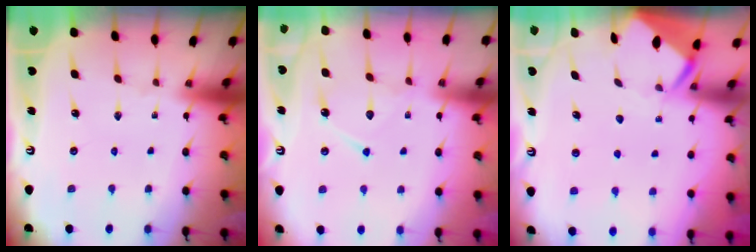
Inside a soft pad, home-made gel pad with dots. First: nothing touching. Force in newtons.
{"total": 10.0, "press": 10.0, "slide": 0.9}
{"total": 3.8, "press": 3.8, "slide": 0.3}